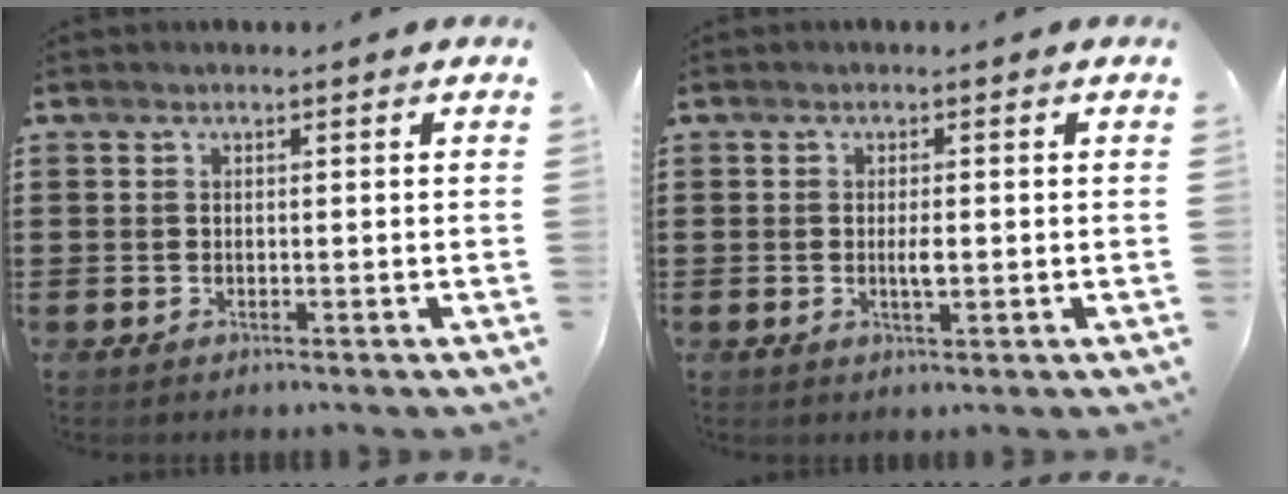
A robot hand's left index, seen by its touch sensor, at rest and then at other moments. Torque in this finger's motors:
{"motor_torque": [0.42, 0.02, 0.06, 0.06]}